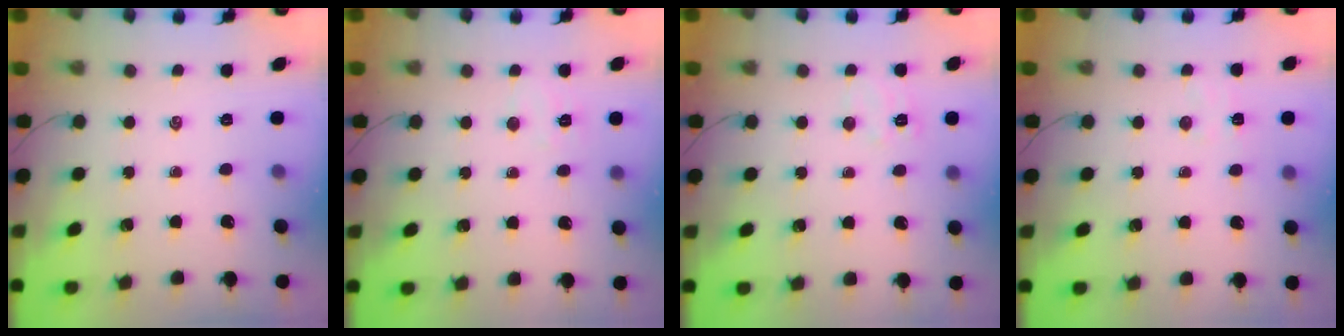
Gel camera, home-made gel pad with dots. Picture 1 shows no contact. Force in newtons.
{"total": 4.1, "press": 4.0, "slide": 0.9}
{"total": 6.3, "press": 6.2, "slide": 1.2}
{"total": 3.6, "press": 3.5, "slide": 0.7}